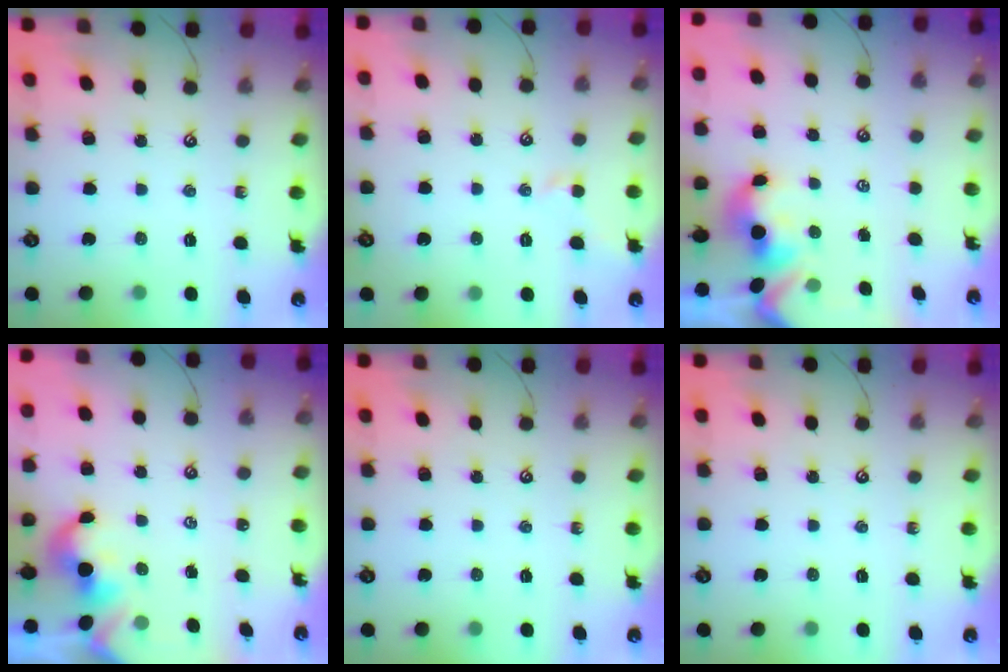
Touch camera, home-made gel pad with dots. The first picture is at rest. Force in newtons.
{"total": 0.7, "press": 0.3, "slide": 0.7}
{"total": 1.6, "press": 1.4, "slide": 0.7}
{"total": 2.4, "press": 2.4, "slide": 0.3}
{"total": 0.0}
{"total": 0.0}